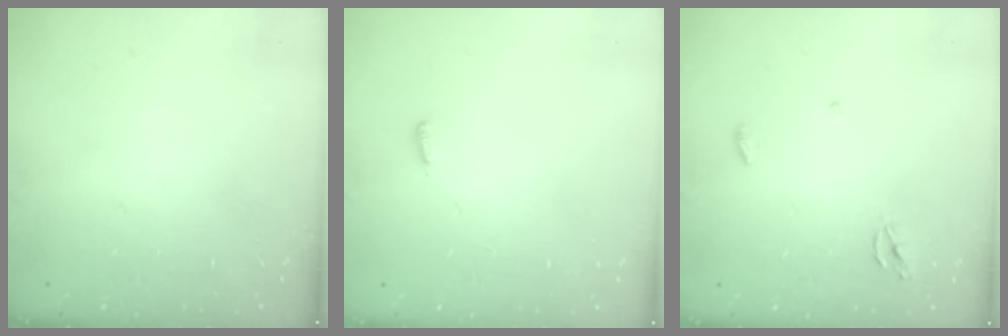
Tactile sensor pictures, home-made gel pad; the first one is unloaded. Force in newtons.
{"total": 2.7, "press": 2.6, "slide": 0.9}
{"total": 3.1, "press": 3.1, "slide": 0.2}